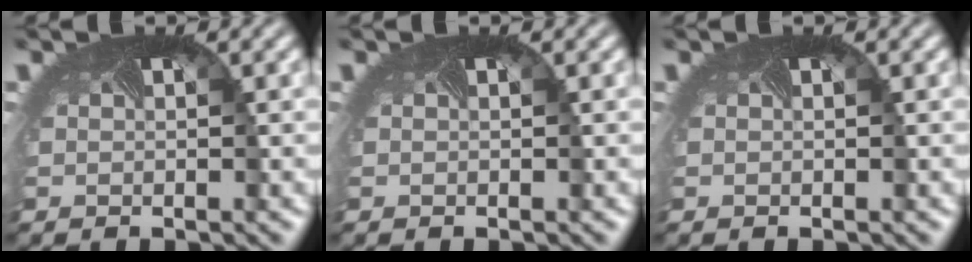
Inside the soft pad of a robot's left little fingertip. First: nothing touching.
{"total": 0.0}
{"total": 0.0}